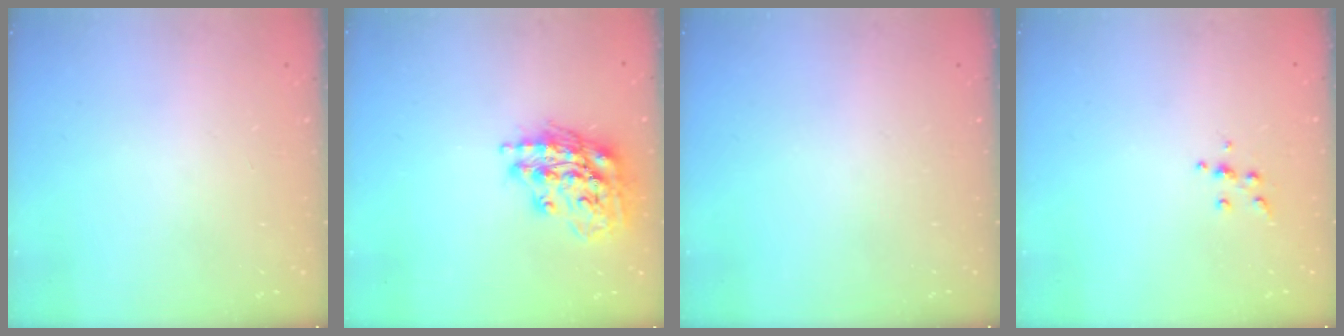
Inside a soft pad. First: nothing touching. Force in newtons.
{"total": 17.6, "press": 17.5, "slide": 1.7}
{"total": 0.0}
{"total": 5.2, "press": 5.2, "slide": 0.6}